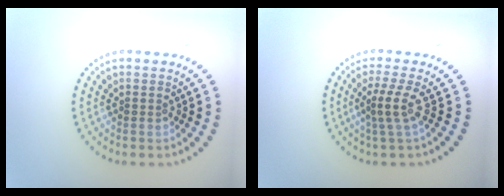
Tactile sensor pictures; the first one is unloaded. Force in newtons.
{"total": 2.3, "press": 1.6, "slide": 1.7}